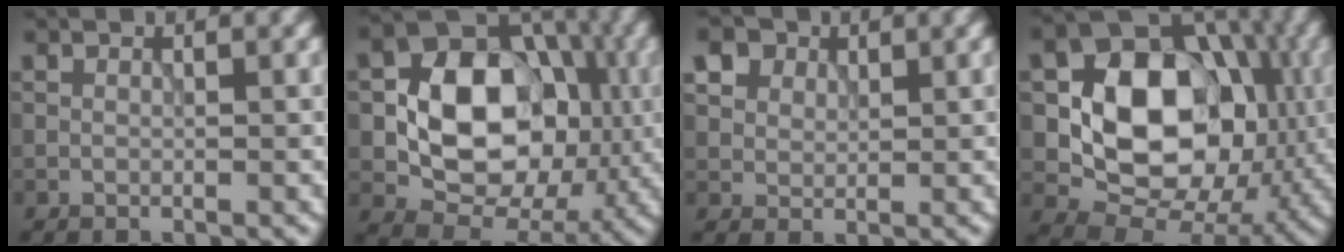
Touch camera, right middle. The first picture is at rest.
{"total": 11.6, "force": [-0.8, 8.6, 7.7], "torque": [-0.122, 0.008, -0.021]}
{"total": 6.7, "force": [4.0, 4.4, 3.0], "torque": [-0.088, 0.008, 0.066]}
{"total": 12.6, "force": [0.1, 9.5, 8.3], "torque": [-0.125, -0.005, -0.003]}